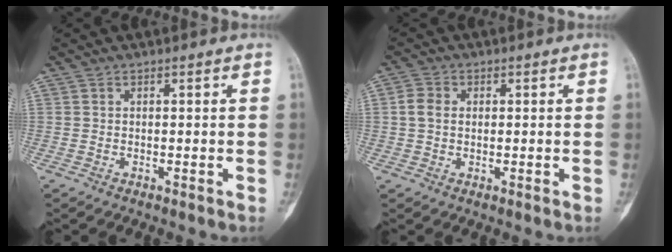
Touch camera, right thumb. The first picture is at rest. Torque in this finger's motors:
{"motor_torque": [0.28, 0.33, 0.60, 0.02, 0.01]}